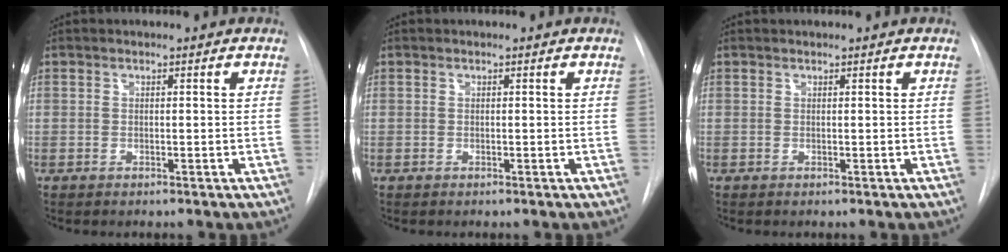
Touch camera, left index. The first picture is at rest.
{"total": 0.0}
{"total": 0.0}